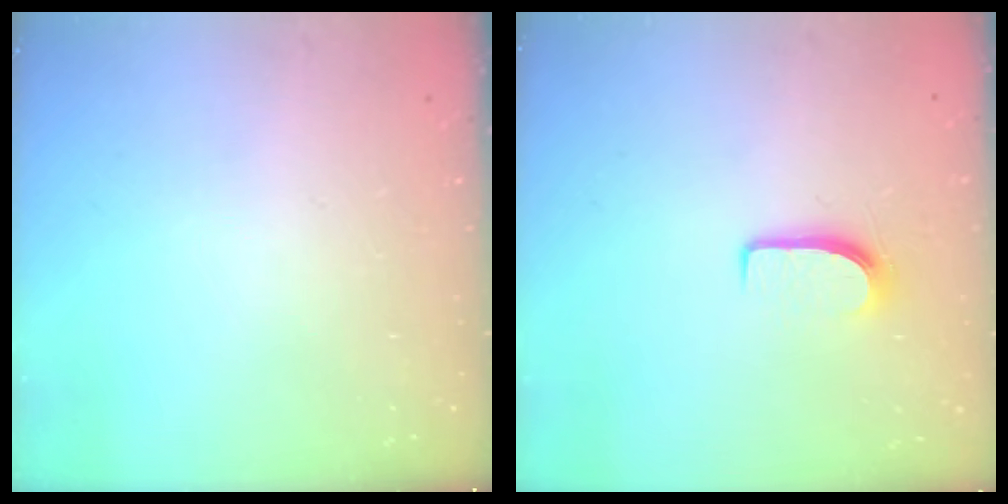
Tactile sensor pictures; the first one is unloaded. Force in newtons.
{"total": 6.5, "press": 6.4, "slide": 0.6}